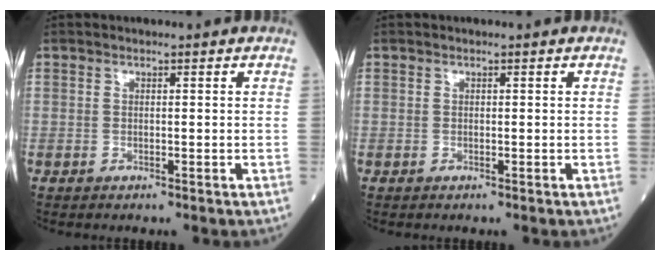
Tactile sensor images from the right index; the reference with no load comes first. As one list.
[{"total": 0.0}]